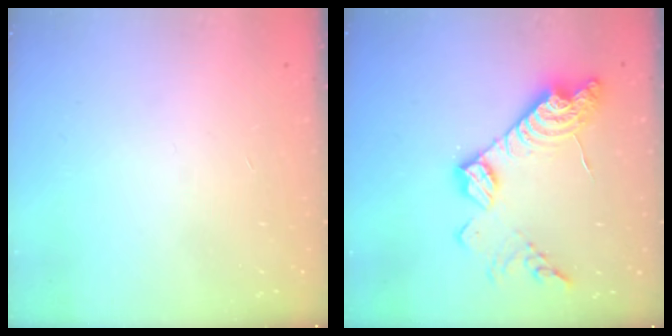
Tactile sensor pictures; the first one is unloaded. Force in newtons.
{"total": 17.0, "press": 17.0, "slide": 1.1}